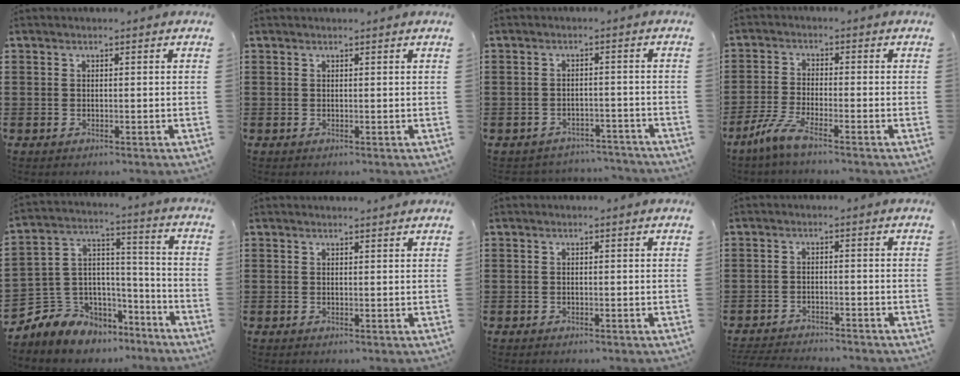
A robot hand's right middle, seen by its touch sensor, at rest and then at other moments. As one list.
[{"total": 0.0}, {"total": 2.8, "force": [-2.7, 0.4, -0.1], "torque": [-0.007, -0.001, -0.060]}, {"total": 4.7, "force": [-3.5, 0.2, 3.2], "torque": [-0.087, -0.017, -0.073]}, {"total": 6.4, "force": [-4.7, 4.3, -0.9], "torque": [-0.015, -0.013, -0.092]}, {"total": 0.8, "force": [0.8, -0.1, 0.0], "torque": [-0.001, -0.003, 0.015]}, {"total": 0.0}, {"total": 2.8, "force": [-2.8, 0.1, 0.1], "torque": [-0.014, -0.004, -0.061]}]